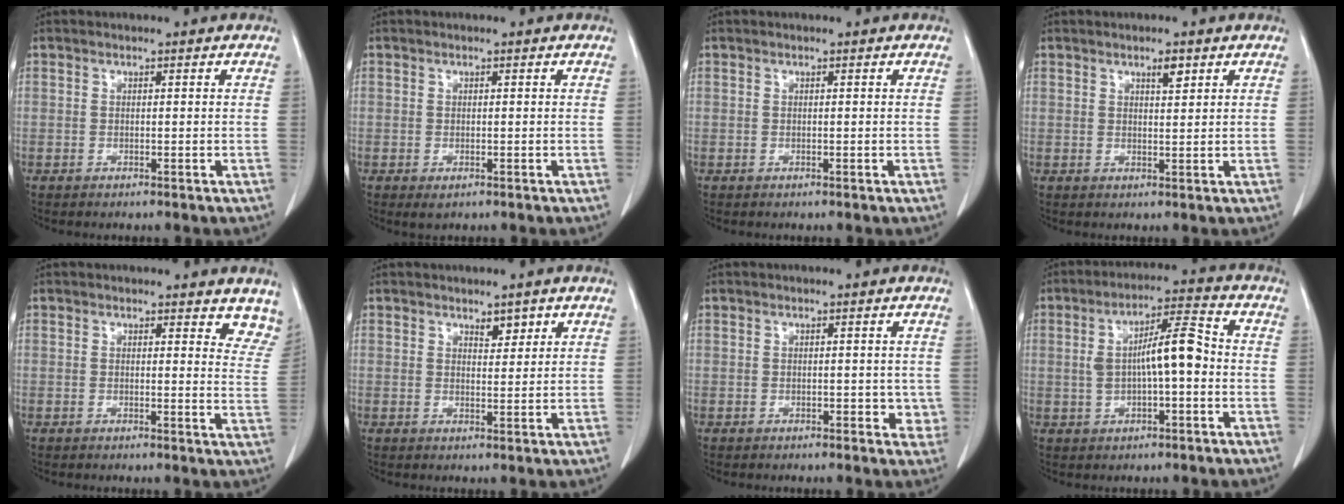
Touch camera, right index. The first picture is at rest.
{"total": 1.2, "force": [-0.5, 0.6, 0.9], "torque": [-0.013, -0.003, -0.001]}
{"total": 0.0}
{"total": 2.1, "force": [1.3, 0.5, 1.5], "torque": [-0.026, -0.003, 0.021]}
{"total": 7.2, "force": [6.5, 2.5, 1.7], "torque": [0.016, -0.024, 0.042]}
{"total": 2.2, "force": [1.5, 1.0, 1.2], "torque": [-0.015, -0.005, 0.025]}
{"total": 2.5, "force": [-0.3, 1.7, 1.9], "torque": [-0.008, 0.006, -0.003]}
{"total": 8.5, "force": [-0.1, 1.9, 8.3], "torque": [-0.149, 0.024, -0.003]}